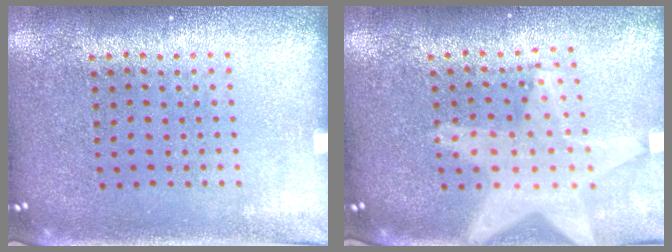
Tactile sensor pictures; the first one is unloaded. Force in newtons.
{"total": 2.2, "press": 1.8, "slide": 1.2}